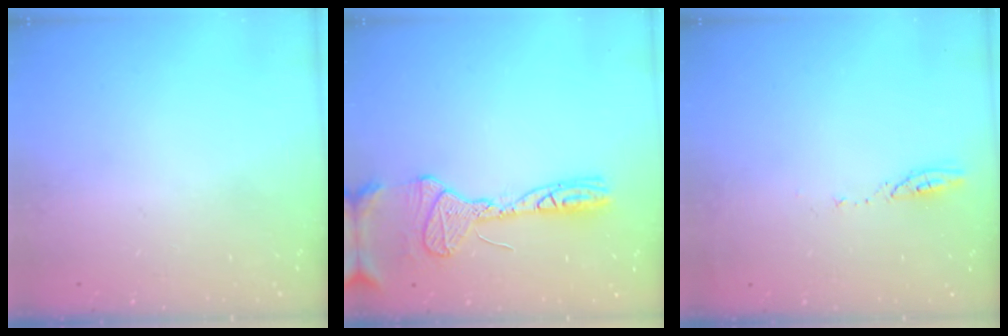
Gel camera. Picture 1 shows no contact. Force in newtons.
{"total": 14.6, "press": 14.4, "slide": 2.2}
{"total": 4.6, "press": 4.6, "slide": 0.5}